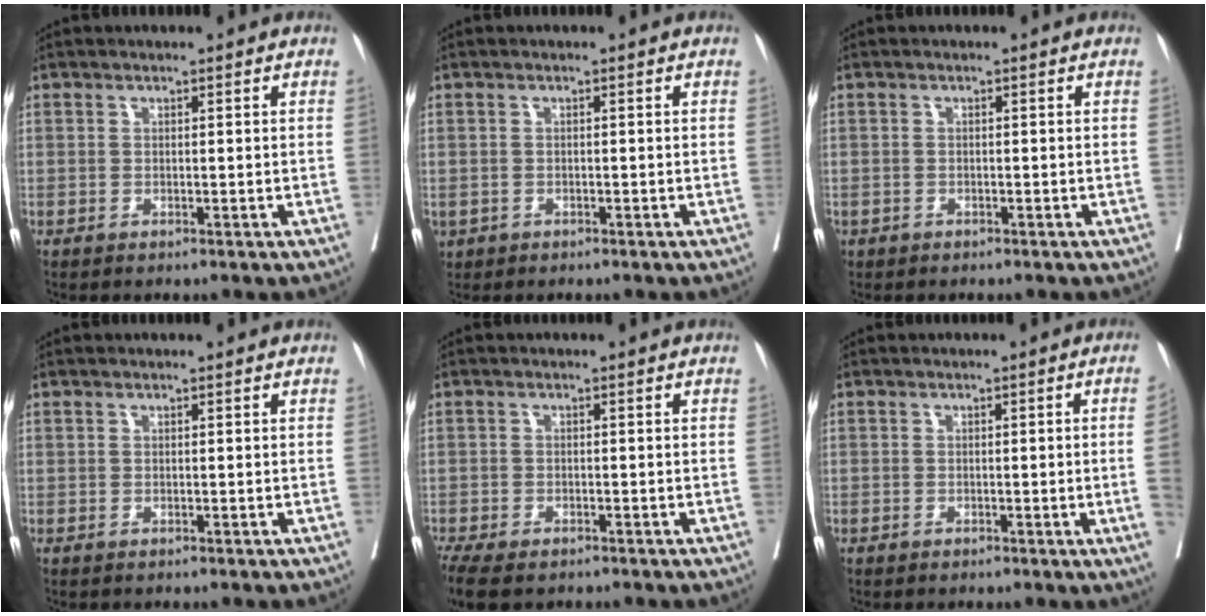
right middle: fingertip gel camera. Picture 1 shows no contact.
{"total": 2.3, "force": [-1.2, 1.7, 0.8], "torque": [-0.020, -0.002, -0.016]}
{"total": 0.7, "force": [-0.4, 0.5, 0.1], "torque": [-0.008, 0.003, -0.007]}
{"total": 0.0}
{"total": 9.5, "force": [-6.9, 4.1, 5.1], "torque": [-0.116, -0.014, -0.105]}
{"total": 3.4, "force": [-0.7, -1.0, 3.1], "torque": [-0.039, -0.003, -0.010]}